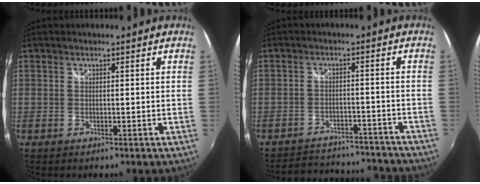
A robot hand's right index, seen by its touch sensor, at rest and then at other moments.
{"total": 17.5, "force": [-16.0, 5.1, 5.1], "torque": [-0.110, 0.022, -0.200]}